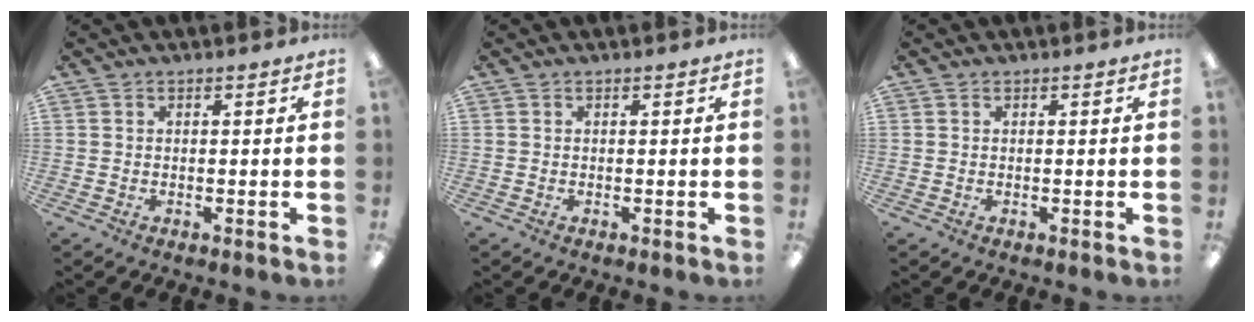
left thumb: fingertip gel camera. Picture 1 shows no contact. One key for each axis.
{"total": 0.0}
{"total": 0.0}